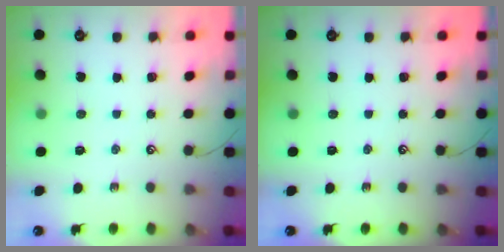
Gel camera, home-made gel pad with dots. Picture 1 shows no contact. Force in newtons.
{"total": 0.0}